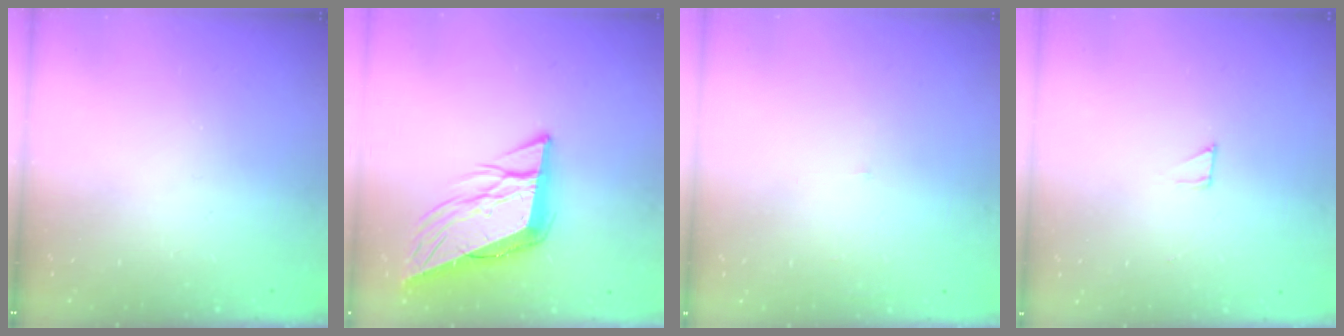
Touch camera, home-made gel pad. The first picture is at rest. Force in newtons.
{"total": 11.8, "press": 11.2, "slide": 3.6}
{"total": 2.0, "press": 2.0, "slide": 0.1}
{"total": 2.3, "press": 2.3, "slide": 0.2}